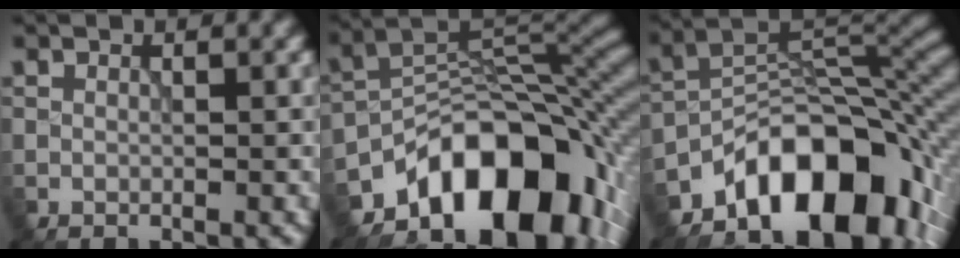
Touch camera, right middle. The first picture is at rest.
{"total": 14.2, "force": [-8.1, 7.8, 8.7], "torque": [-0.112, -0.001, -0.137]}
{"total": 12.3, "force": [-7.4, 6.1, 7.7], "torque": [-0.095, 0.004, -0.133]}